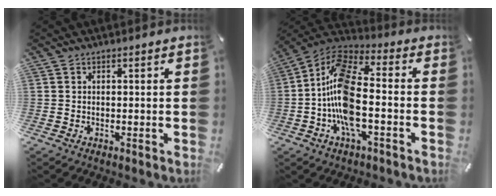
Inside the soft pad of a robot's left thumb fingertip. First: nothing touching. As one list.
[{"total": 14.5, "force": [-4.2, 6.3, 12.3], "torque": [-0.269, 0.002, -0.080]}]